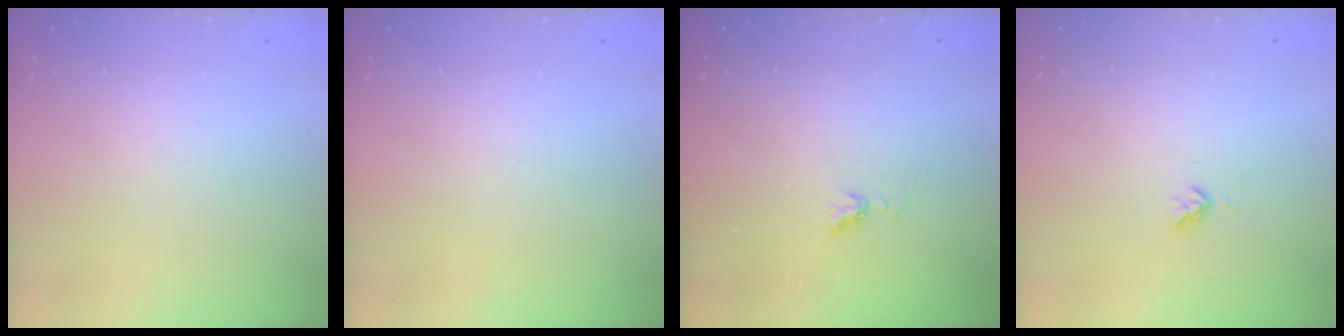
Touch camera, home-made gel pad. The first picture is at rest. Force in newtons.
{"total": 0.0}
{"total": 4.0, "press": 3.9, "slide": 0.5}
{"total": 3.0, "press": 3.0, "slide": 0.3}